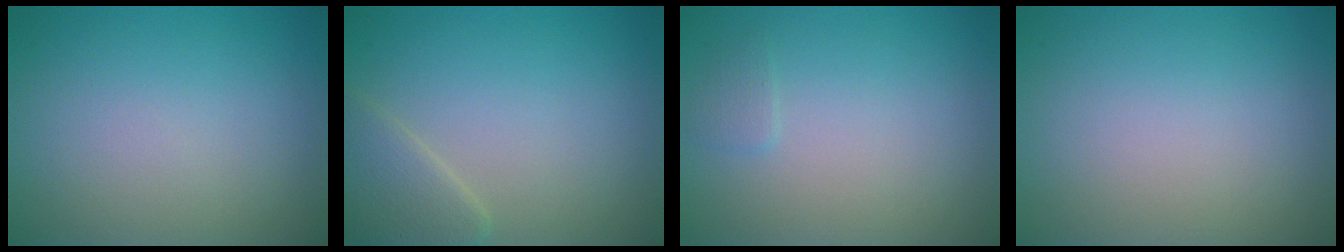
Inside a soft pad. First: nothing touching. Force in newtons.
{"total": 2.7, "press": 2.6, "slide": 0.2}
{"total": 0.8, "press": 0.8, "slide": 0.0}
{"total": 0.0}